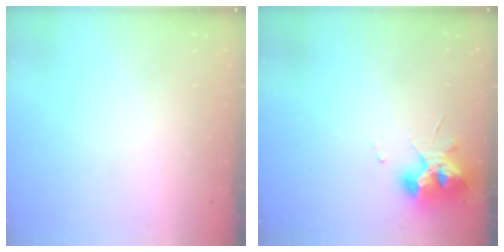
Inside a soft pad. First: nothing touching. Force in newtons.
{"total": 10.9, "press": 10.8, "slide": 1.6}